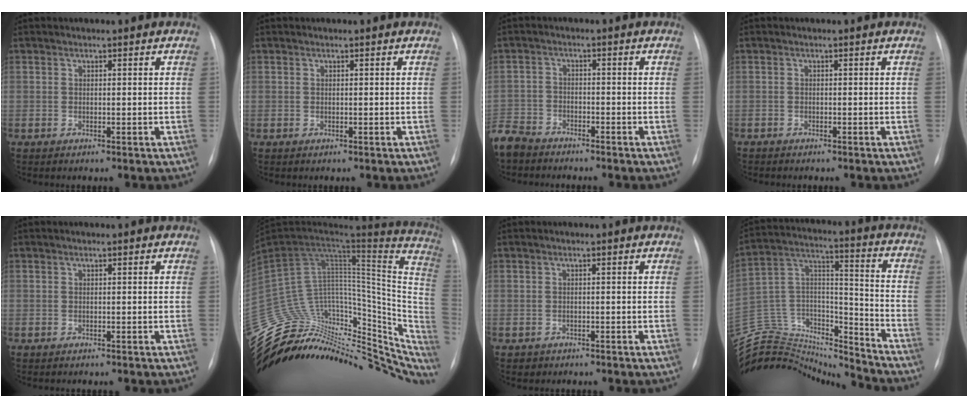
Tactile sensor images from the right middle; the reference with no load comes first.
{"total": 0.0}
{"total": 6.5, "force": [-6.0, 2.3, 1.2], "torque": [-0.024, -0.016, -0.115]}
{"total": 0.5, "force": [-0.5, 0.1, 0.0], "torque": [-0.005, -0.001, -0.010]}
{"total": 0.0}
{"total": 38.8, "force": [-28.9, 18.7, 18.0], "torque": [-0.254, 0.044, -0.397]}
{"total": 1.0, "force": [-0.6, 0.8, -0.1], "torque": [-0.005, 0.002, -0.006]}
{"total": 24.3, "force": [-23.3, 4.9, 5.1], "torque": [-0.139, 0.043, -0.380]}